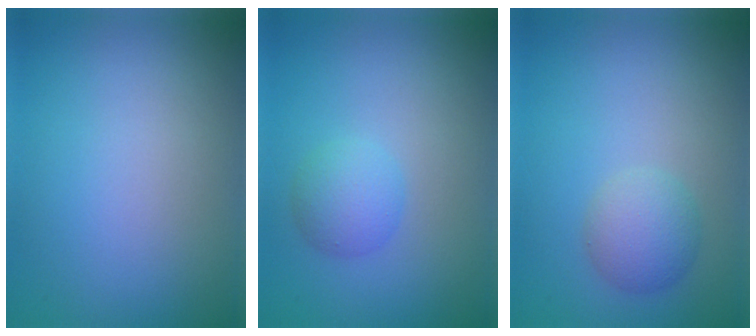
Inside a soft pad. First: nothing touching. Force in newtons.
{"total": 2.3, "press": 2.3, "slide": 0.1}
{"total": 2.7, "press": 2.7, "slide": 0.1}